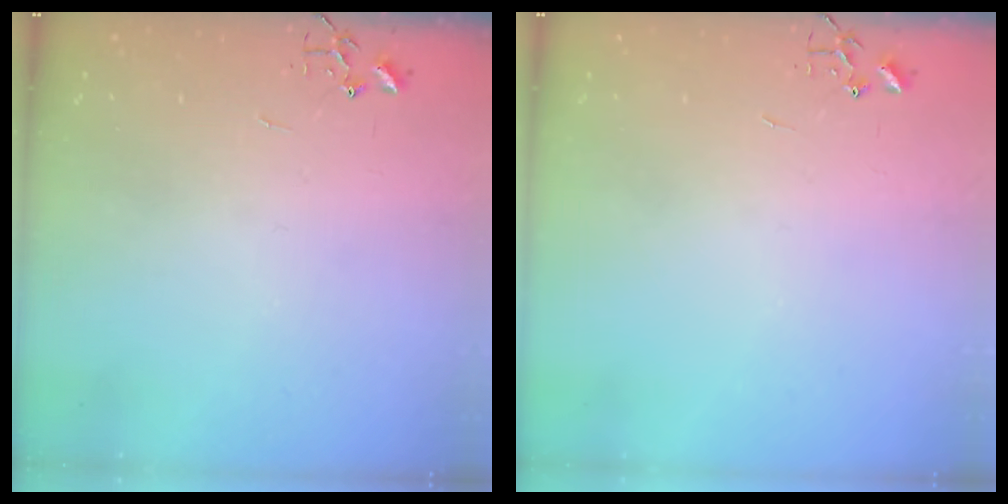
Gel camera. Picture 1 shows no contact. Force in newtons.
{"total": 0.0}